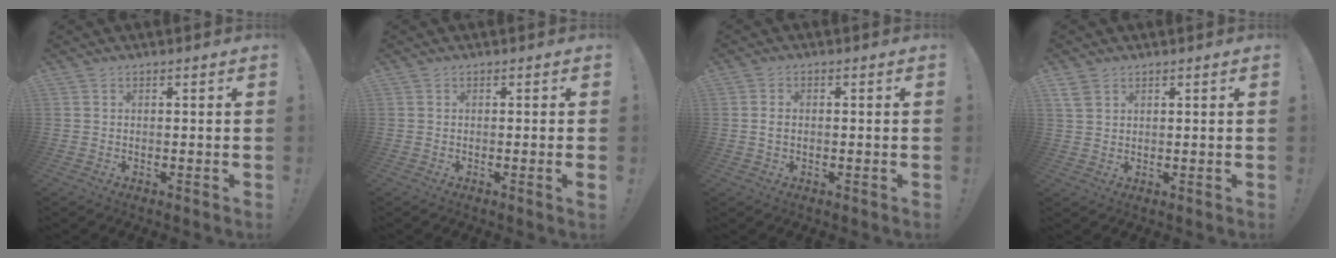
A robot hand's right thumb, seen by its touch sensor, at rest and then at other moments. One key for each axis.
{"total": 1.3, "fx": -0.3, "fy": -0.3, "fz": 1.3, "tx": -0.027, "ty": 0.001, "tz": -0.005}
{"total": 1.4, "fx": -0.1, "fy": 1.0, "fz": 1.0, "tx": -0.019, "ty": 0.008, "tz": -0.002}
{"total": 4.4, "fx": 2.6, "fy": 3.2, "fz": 1.6, "tx": -0.022, "ty": -0.011, "tz": 0.052}